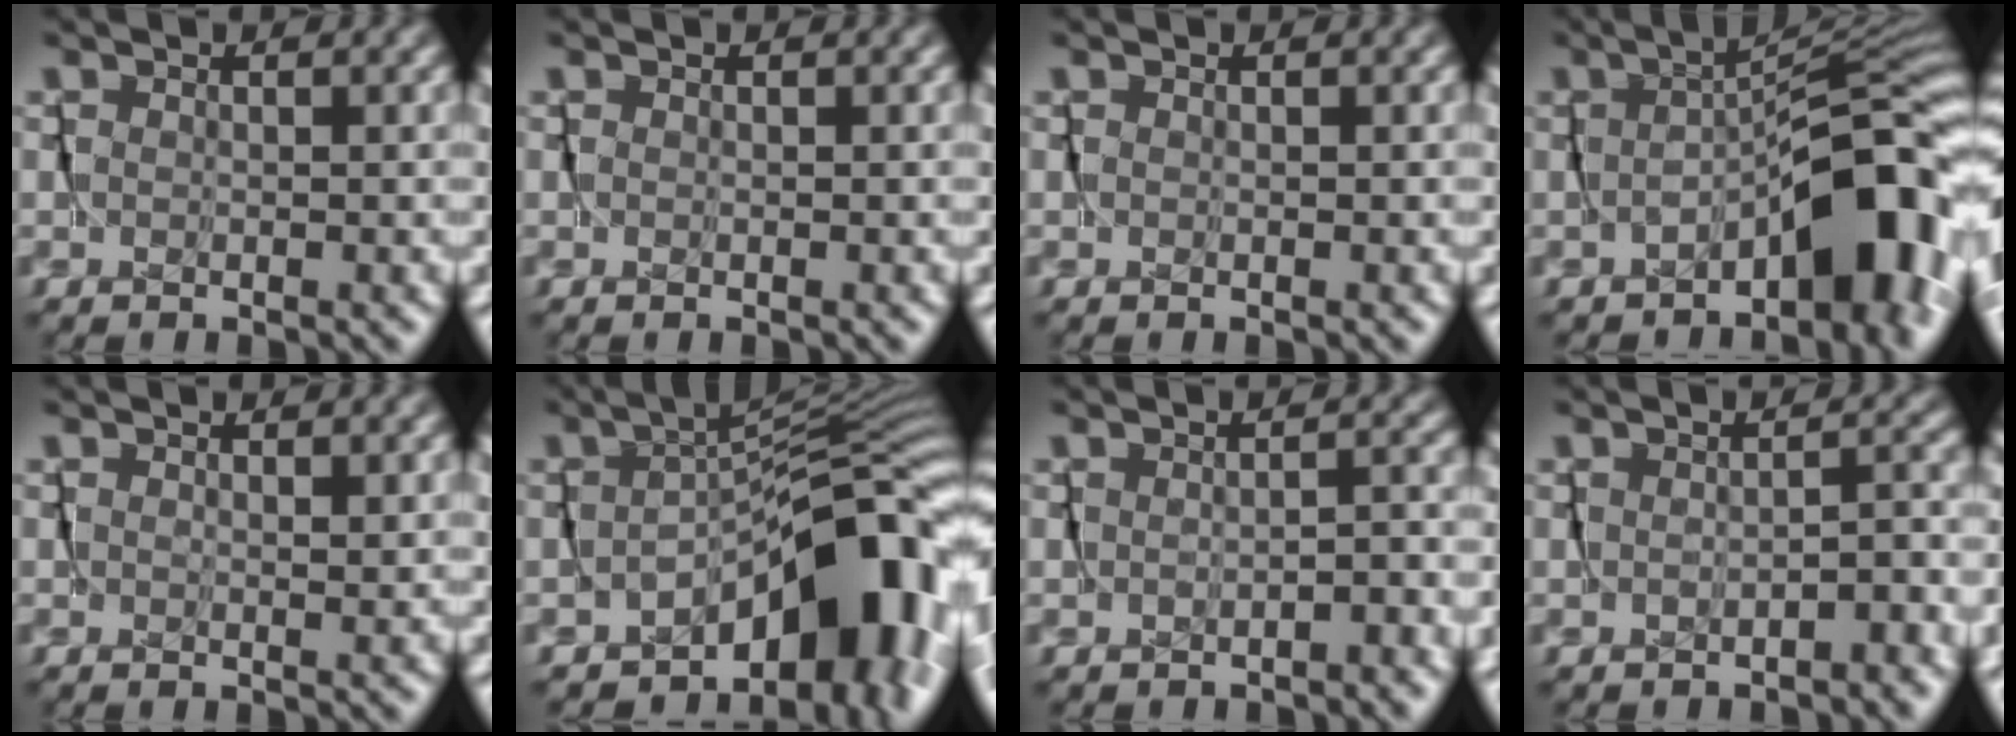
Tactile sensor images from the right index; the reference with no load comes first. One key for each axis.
{"total": 0.0}
{"total": 0.0}
{"total": 6.1, "fx": -3.0, "fy": 1.6, "fz": 5.0, "tx": -0.053, "ty": -0.002, "tz": -0.043}
{"total": 0.9, "fx": 0.8, "fy": 0.0, "fz": 0.4, "tx": -0.013, "ty": -0.006, "tz": 0.018}
{"total": 11.5, "fx": -5.8, "fy": 5.7, "fz": 8.0, "tx": -0.104, "ty": -0.009, "tz": -0.082}
{"total": 1.2, "fx": -1.2, "fy": 0.1, "fz": -0.4, "tx": 0.009, "ty": 0.006, "tz": -0.026}
{"total": 1.8, "fx": -1.8, "fy": 0.2, "fz": -0.3, "tx": 0.016, "ty": 0.006, "tz": -0.037}